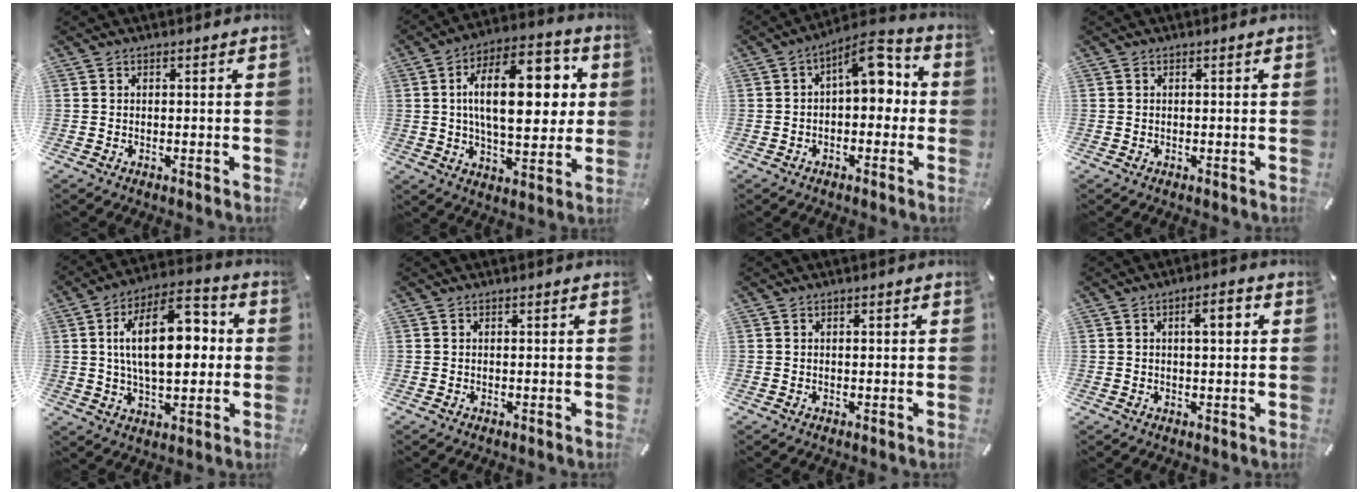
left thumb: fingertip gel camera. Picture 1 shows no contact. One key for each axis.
{"total": 21.2, "fx": 4.1, "fy": 10.5, "fz": 17.9, "tx": -0.291, "ty": 0.003, "tz": 0.059}
{"total": 8.8, "fx": 2.7, "fy": 4.6, "fz": 7.0, "tx": -0.099, "ty": -0.021, "tz": 0.039}
{"total": 0.0}
{"total": 18.6, "fx": 2.4, "fy": 10.0, "fz": 15.5, "tx": -0.258, "ty": 0.002, "tz": 0.033}
{"total": 0.0}
{"total": 0.6, "fx": 0.1, "fy": 0.3, "fz": 0.5, "tx": -0.010, "ty": 0.002, "tz": 0.001}
{"total": 4.6, "fx": 1.3, "fy": 1.6, "fz": 4.1, "tx": -0.059, "ty": 0.001, "tz": 0.012}